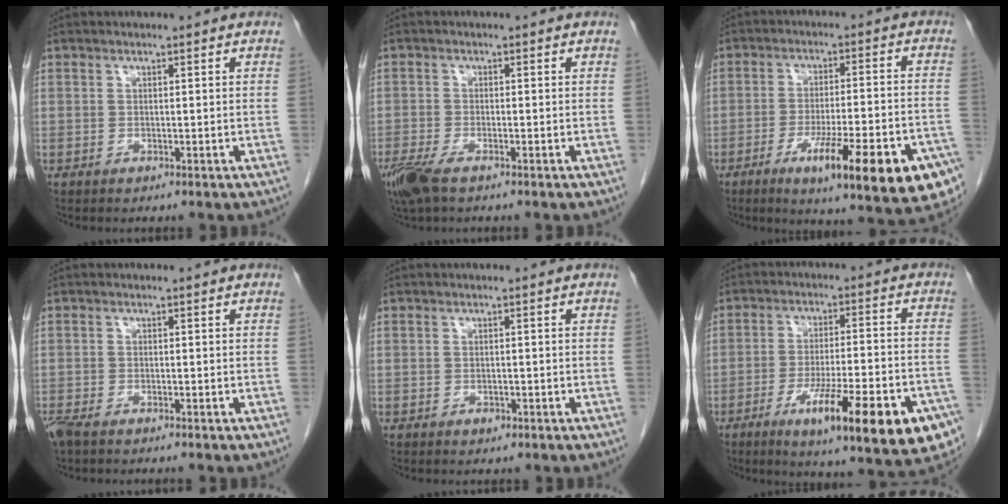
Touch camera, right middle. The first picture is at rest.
{"total": 5.0, "force": [-3.3, 1.4, 3.5], "torque": [-0.075, -0.013, -0.063]}
{"total": 19.0, "force": [-9.9, 2.7, 16.0], "torque": [-0.161, -0.011, -0.139]}
{"total": 3.0, "force": [-2.4, 0.7, 1.7], "torque": [-0.035, -0.009, -0.043]}
{"total": 0.8, "force": [-0.5, 0.5, 0.5], "torque": [-0.007, 0.001, -0.005]}
{"total": 19.5, "force": [-10.1, 2.9, 16.4], "torque": [-0.178, -0.013, -0.144]}